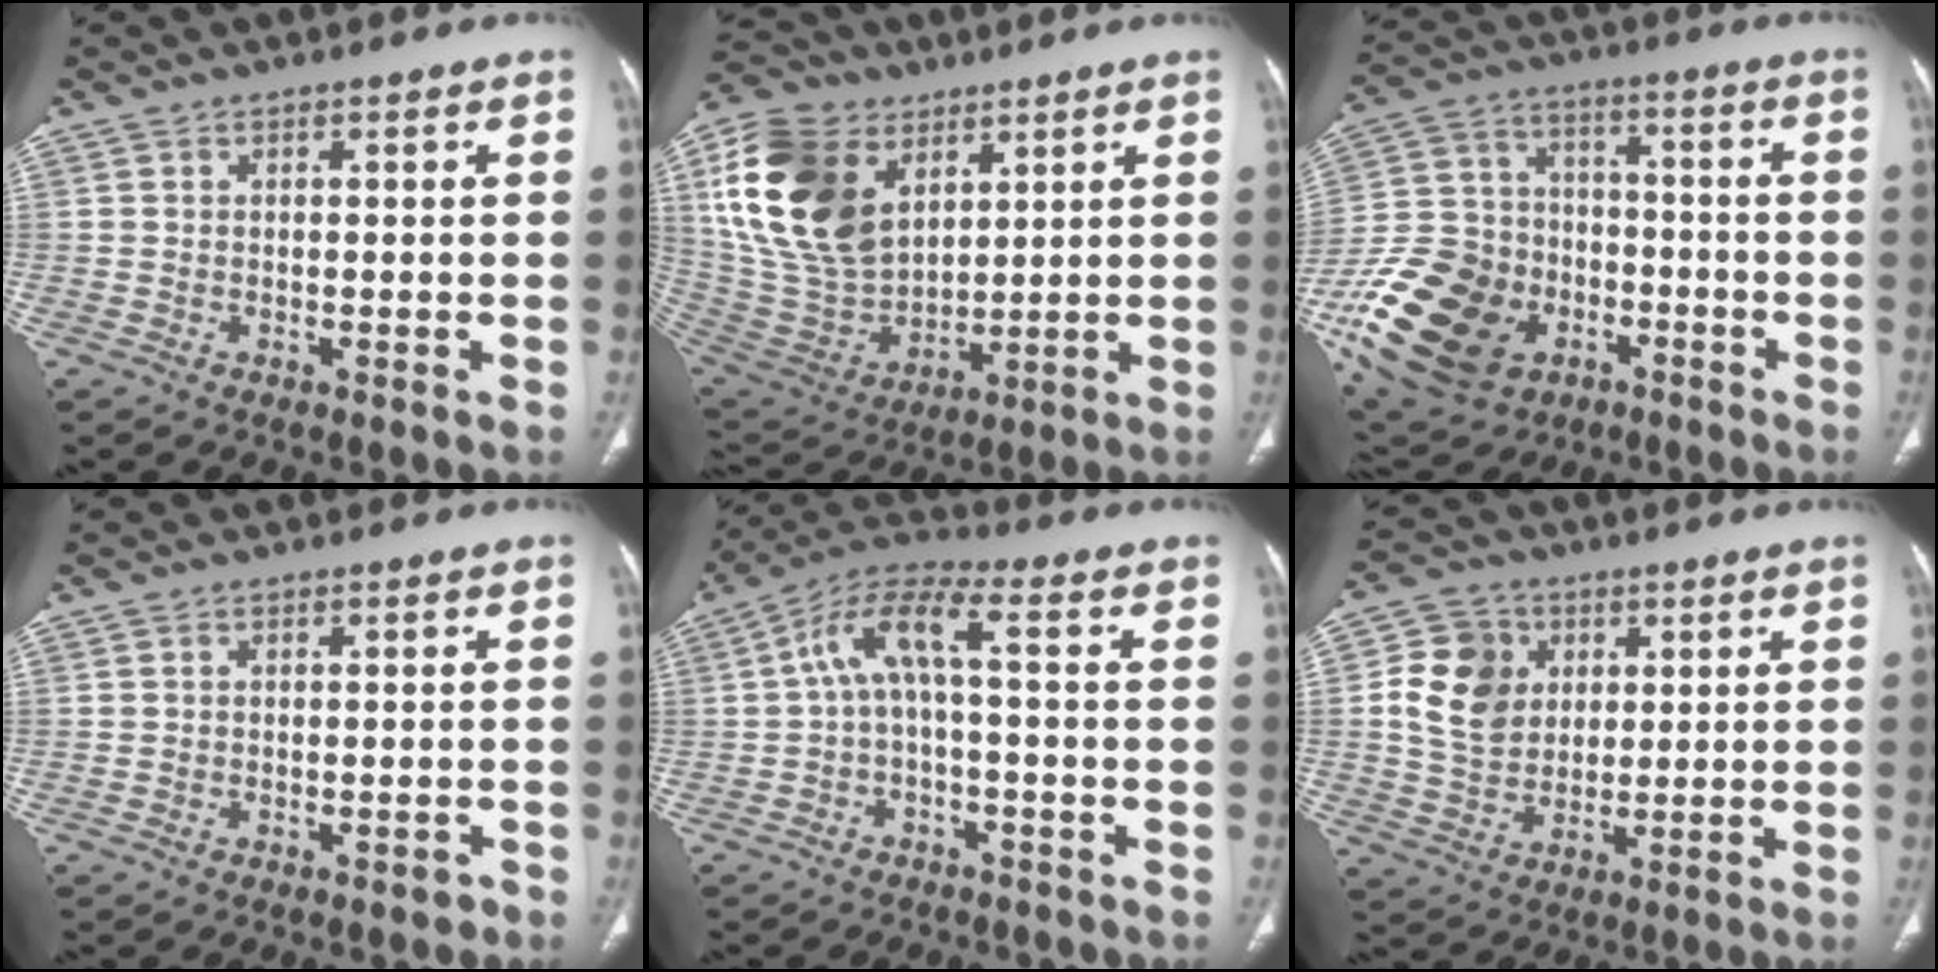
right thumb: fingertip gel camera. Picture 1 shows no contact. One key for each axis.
{"total": 21.8, "fx": 7.9, "fy": 14.5, "fz": 14.2, "tx": -0.271, "ty": -0.025, "tz": 0.161}
{"total": 24.4, "fx": -9.7, "fy": 17.9, "fz": 13.4, "tx": -0.272, "ty": 0.055, "tz": -0.156}
{"total": 2.1, "fx": -1.6, "fy": 0.9, "fz": 1.0, "tx": -0.015, "ty": 0.012, "tz": -0.015}
{"total": 8.2, "fx": -0.4, "fy": 2.3, "fz": 7.9, "tx": -0.164, "ty": 0.047, "tz": -0.011}
{"total": 11.1, "fx": 2.5, "fy": 8.9, "fz": 6.1, "tx": -0.090, "ty": 0.000, "tz": 0.048}